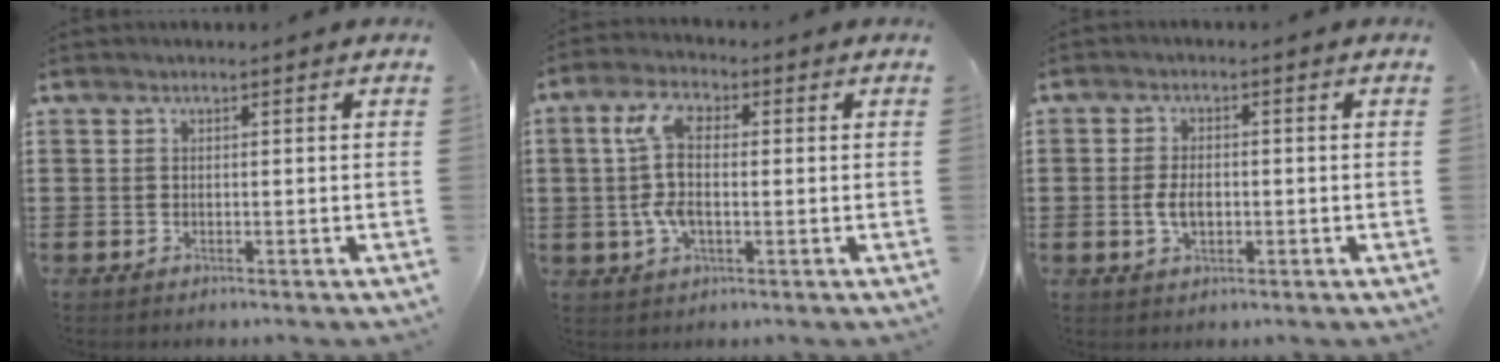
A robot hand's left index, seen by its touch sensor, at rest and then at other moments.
{"total": 8.4, "force": [0.5, 3.9, 7.5], "torque": [-0.174, 0.003, 0.000]}
{"total": 3.6, "force": [-0.5, 2.0, 3.0], "torque": [-0.063, 0.002, -0.012]}